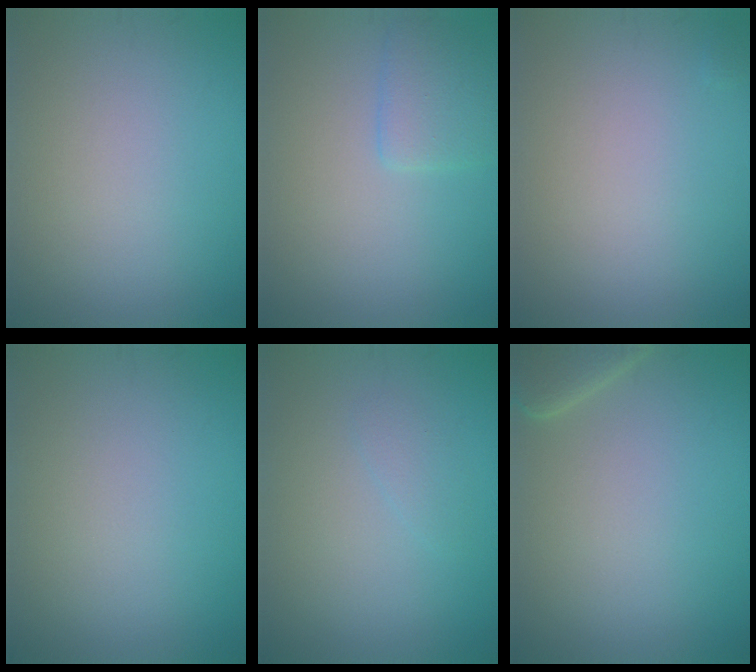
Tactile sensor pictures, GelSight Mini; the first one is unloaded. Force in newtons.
{"total": 2.3, "press": 2.3, "slide": 0.1}
{"total": 0.0}
{"total": 0.0}
{"total": 1.0, "press": 1.0, "slide": 0.1}
{"total": 2.4, "press": 2.3, "slide": 0.4}